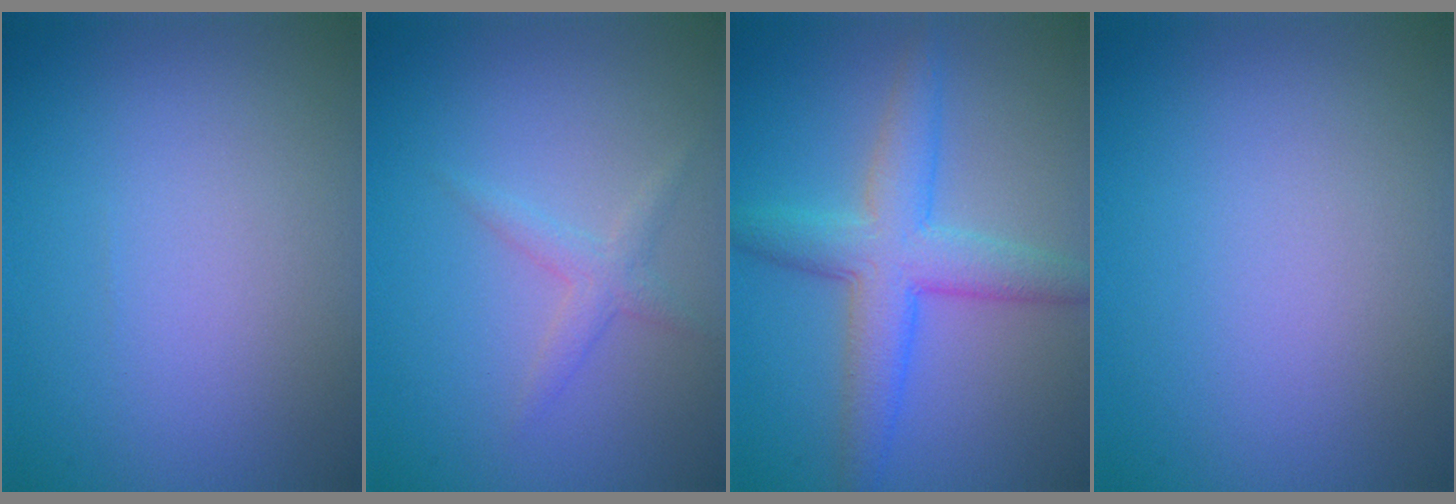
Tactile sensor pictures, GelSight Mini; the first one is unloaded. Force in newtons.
{"total": 1.6, "press": 1.6, "slide": 0.0}
{"total": 4.5, "press": 4.5, "slide": 0.2}
{"total": 0.0}